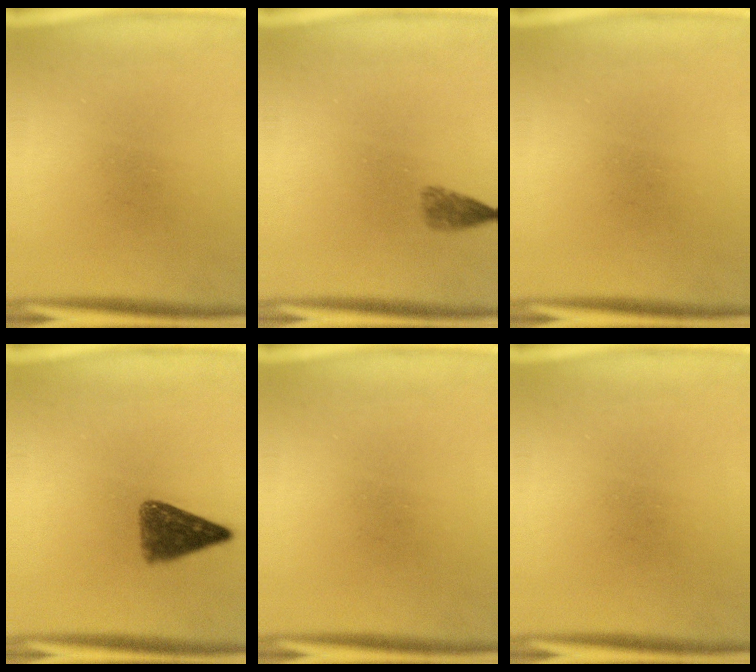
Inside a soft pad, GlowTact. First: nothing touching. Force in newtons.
{"total": 1.8}
{"total": 0.0}
{"total": 6.2}
{"total": 0.0}
{"total": 0.0}